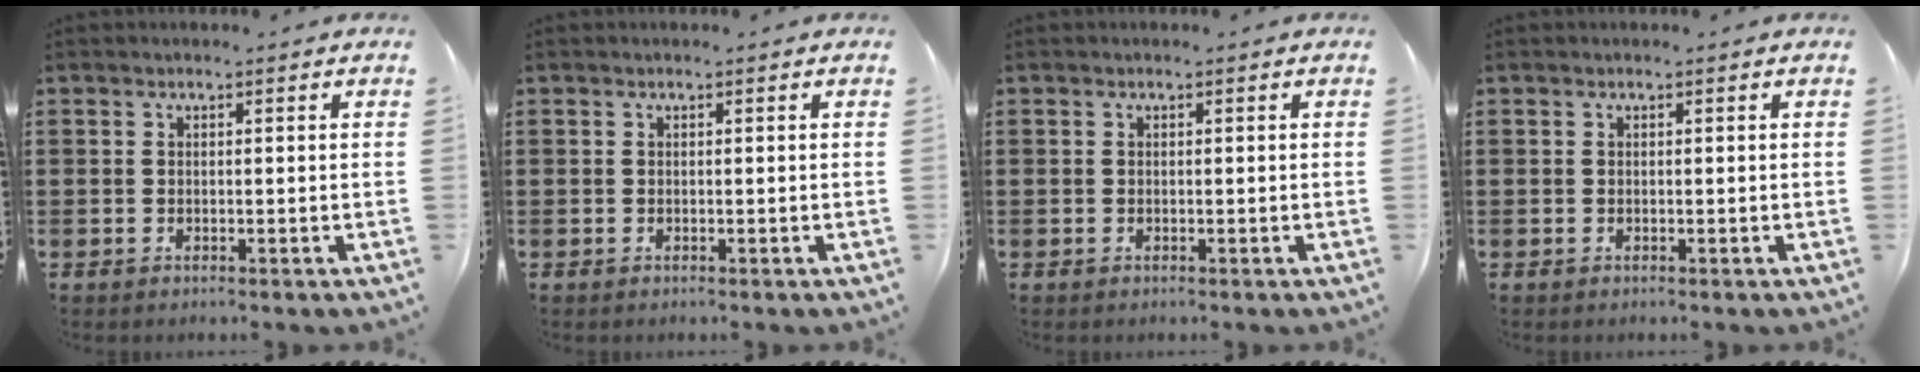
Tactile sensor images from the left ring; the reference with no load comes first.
{"total": 0.0}
{"total": 0.0}
{"total": 0.0}